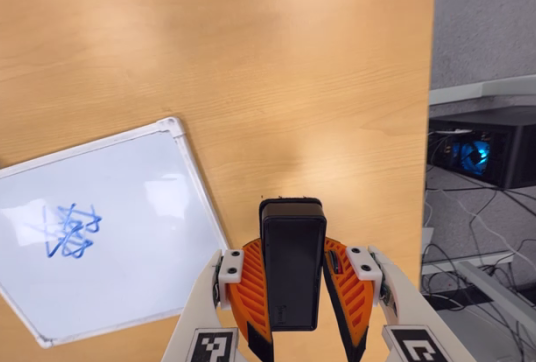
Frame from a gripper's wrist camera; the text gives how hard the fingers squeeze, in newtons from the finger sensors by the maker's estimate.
{"total": 8.7, "left": 7.0, "right": 10.4}